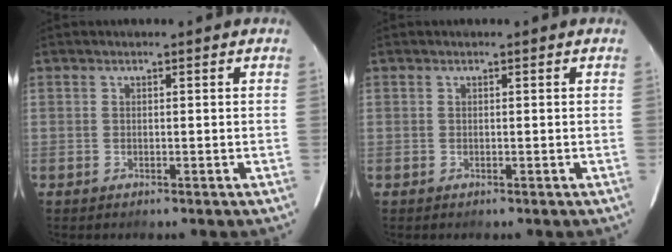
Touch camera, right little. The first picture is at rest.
{"total": 0.0}